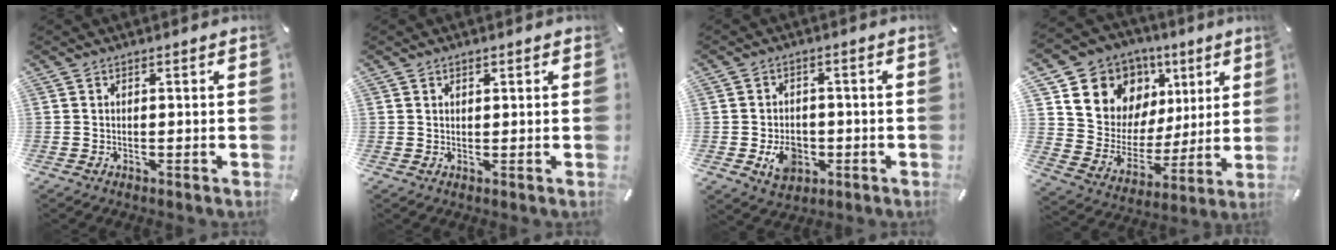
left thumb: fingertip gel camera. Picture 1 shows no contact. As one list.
[{"total": 1.0, "force": [0.6, 0.7, 0.2], "torque": [0.005, -0.001, 0.009]}, {"total": 7.3, "force": [-2.0, 5.7, 4.0], "torque": [-0.055, 0.003, -0.033]}, {"total": 12.9, "force": [6.9, 10.7, 1.8], "torque": [-0.041, -0.065, 0.138]}]